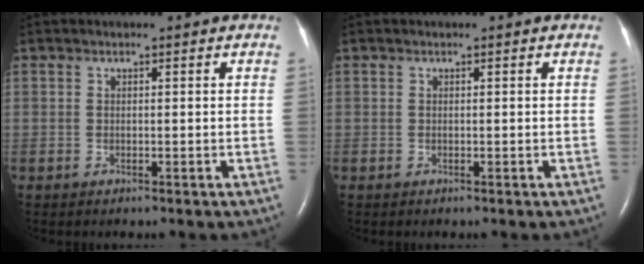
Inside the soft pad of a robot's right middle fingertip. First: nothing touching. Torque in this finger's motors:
{"motor_torque": [0.00, 0.00, -0.01, 0.00]}